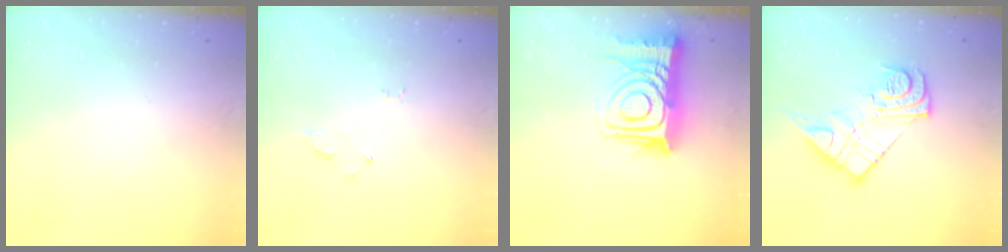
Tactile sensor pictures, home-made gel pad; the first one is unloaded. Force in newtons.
{"total": 2.6, "press": 2.6, "slide": 0.4}
{"total": 15.4, "press": 15.3, "slide": 1.4}
{"total": 16.3, "press": 16.2, "slide": 1.4}